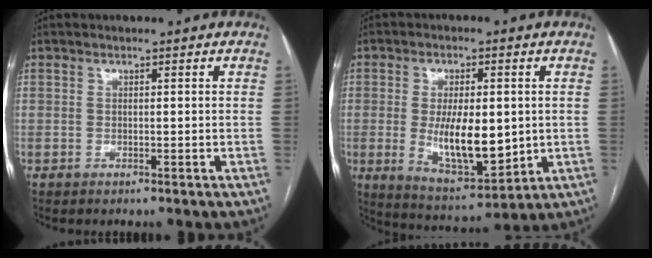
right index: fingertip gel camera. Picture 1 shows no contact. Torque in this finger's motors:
{"motor_torque": [0.76, 0.32, 0.38, 0.08]}